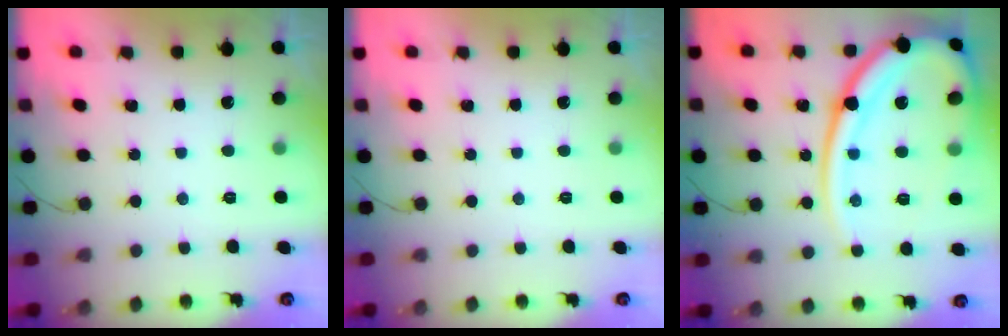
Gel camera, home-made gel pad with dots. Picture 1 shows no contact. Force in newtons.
{"total": 0.0}
{"total": 23.3, "press": 23.1, "slide": 2.6}